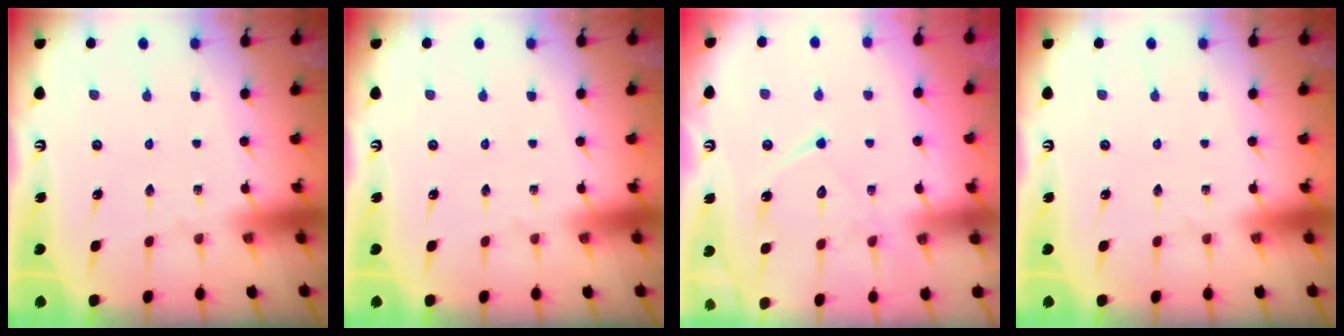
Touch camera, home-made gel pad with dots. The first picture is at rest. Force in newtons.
{"total": 0.0}
{"total": 13.3, "press": 13.3, "slide": 1.1}
{"total": 0.0}